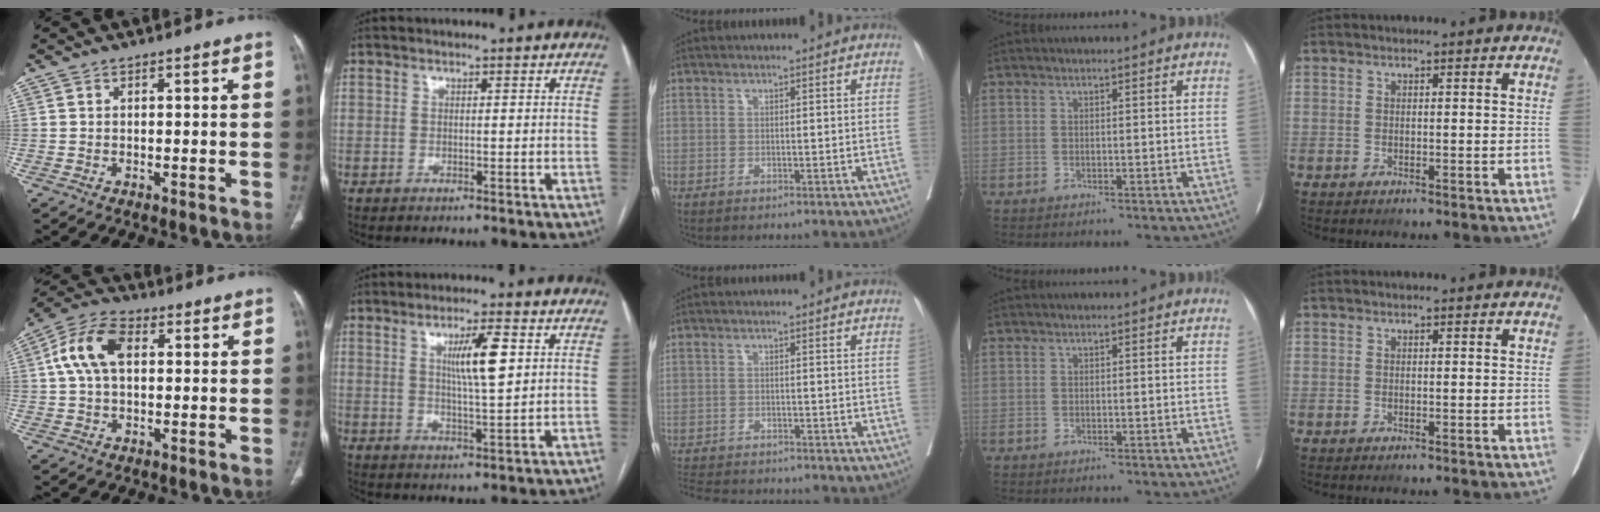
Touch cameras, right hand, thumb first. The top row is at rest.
{"thumb": {"total": 10.3, "force": [2.0, 6.2, 7.9], "torque": [-0.160, 0.026, 0.033]}, "index": {"total": 7.1, "force": [2.1, 0.6, 6.7], "torque": [-0.118, 0.000, 0.036]}, "middle": {"total": 10.7, "force": [-9.8, 2.1, 3.5], "torque": [-0.070, -0.008, -0.139]}}